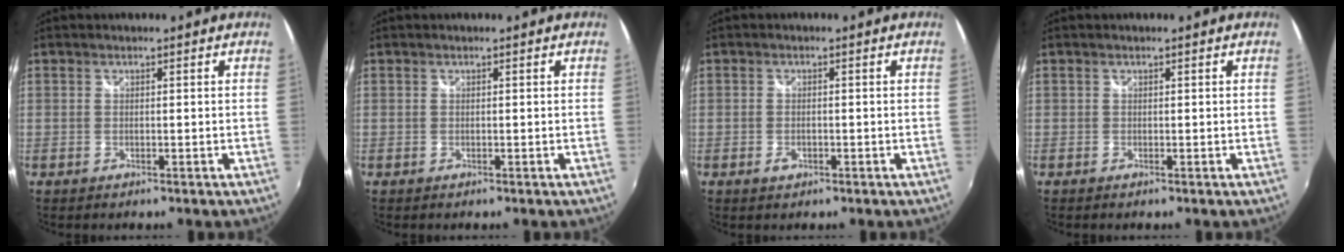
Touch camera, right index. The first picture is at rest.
{"total": 0.0}
{"total": 1.8, "force": [-0.9, 1.1, 1.2], "torque": [-0.024, -0.001, -0.015]}
{"total": 0.0}